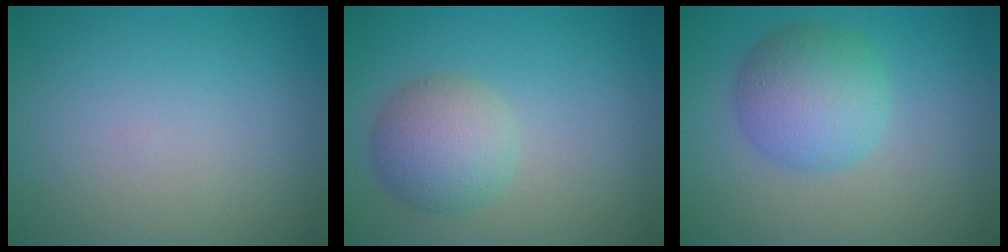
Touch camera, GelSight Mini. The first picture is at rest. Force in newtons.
{"total": 4.3, "press": 4.3, "slide": 0.1}
{"total": 5.3, "press": 5.3, "slide": 0.0}